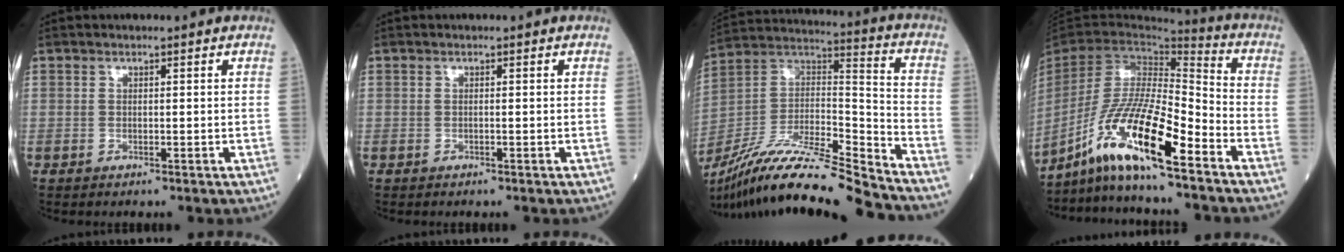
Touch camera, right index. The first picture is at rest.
{"total": 0.0}
{"total": 23.1, "force": [-20.4, 0.5, 10.8], "torque": [-0.226, -0.003, -0.364]}
{"total": 15.7, "force": [-10.4, 0.5, 11.7], "torque": [-0.226, -0.016, -0.196]}